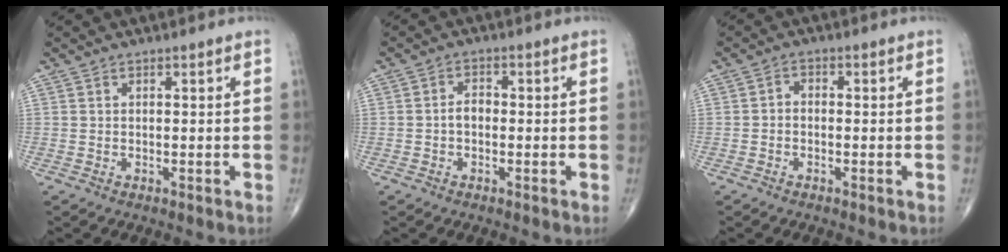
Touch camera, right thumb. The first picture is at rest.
{"total": 2.4, "force": [-0.5, 1.6, 1.7], "torque": [-0.020, 0.010, -0.015]}
{"total": 1.6, "force": [-0.5, 1.1, 1.0], "torque": [-0.010, 0.009, -0.017]}